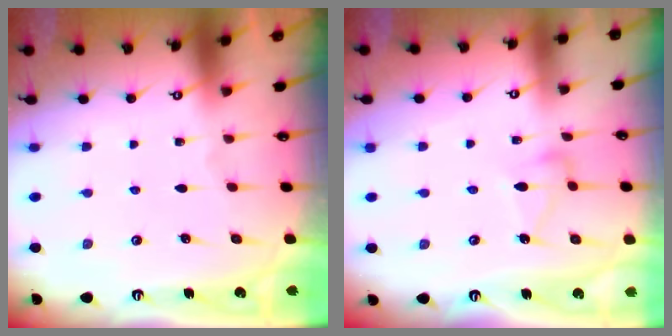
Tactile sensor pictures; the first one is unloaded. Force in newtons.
{"total": 5.3, "press": 5.3, "slide": 0.3}